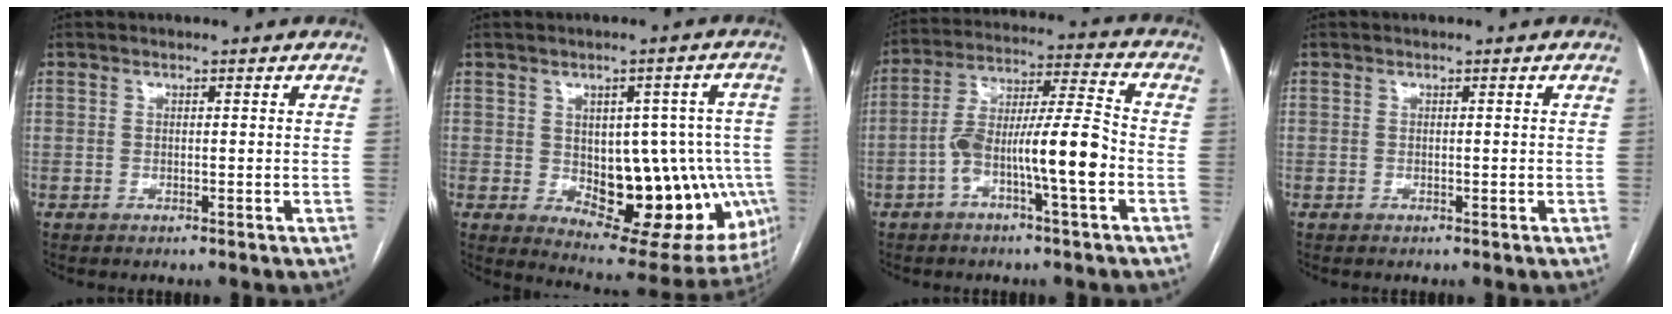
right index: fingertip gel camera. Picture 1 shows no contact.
{"total": 19.7, "force": [-3.3, 10.4, 16.4], "torque": [-0.161, 0.019, -0.013]}
{"total": 12.2, "force": [-3.9, 1.1, 11.5], "torque": [-0.206, 0.026, -0.067]}
{"total": 0.0}